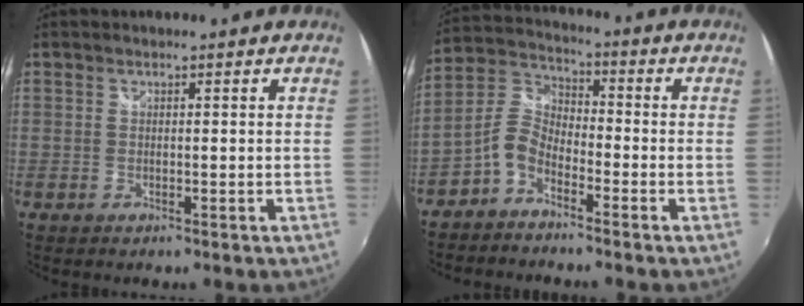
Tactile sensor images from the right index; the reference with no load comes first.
{"total": 6.2, "force": [-3.9, 3.3, 3.5], "torque": [-0.086, 0.021, -0.088]}